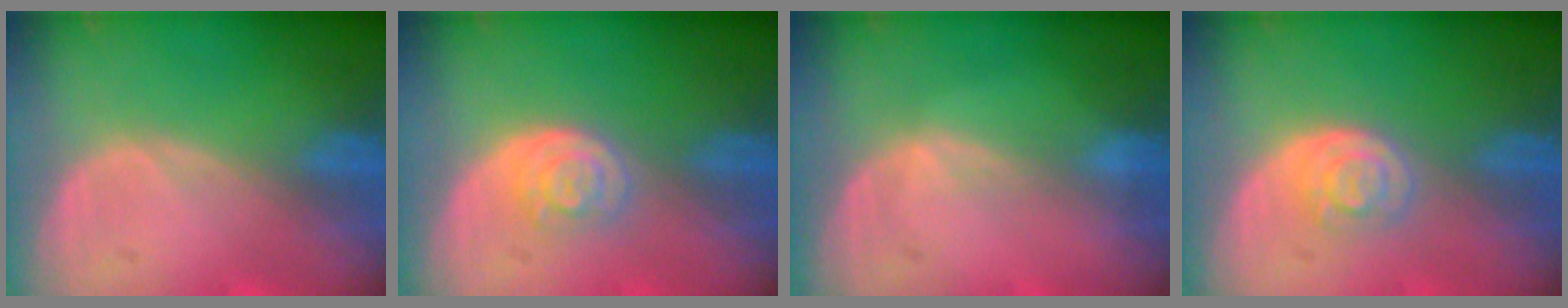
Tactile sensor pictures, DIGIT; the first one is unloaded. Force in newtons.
{"total": 4.0, "press": 3.7, "slide": 1.7}
{"total": 0.9, "press": 0.8, "slide": 0.2}
{"total": 3.9, "press": 3.6, "slide": 1.5}